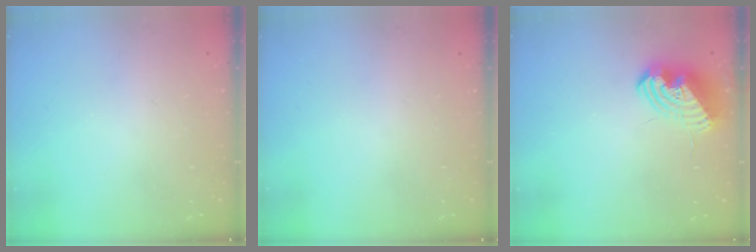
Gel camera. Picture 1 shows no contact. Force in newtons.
{"total": 0.0}
{"total": 11.0, "press": 10.9, "slide": 1.5}